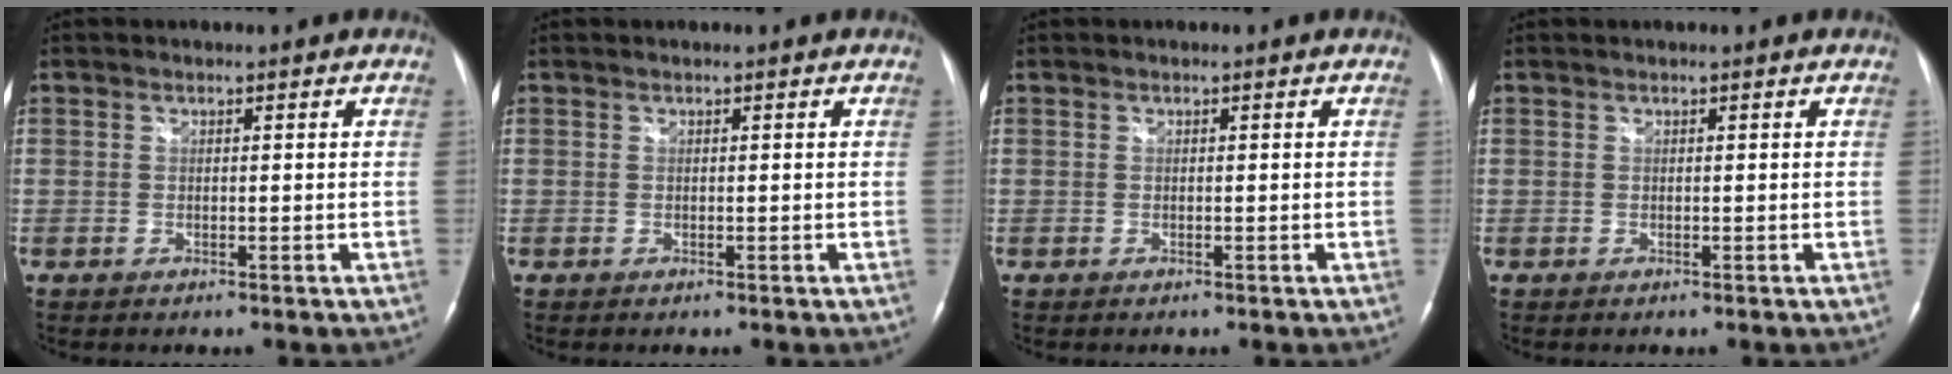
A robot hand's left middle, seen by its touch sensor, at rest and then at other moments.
{"total": 0.0}
{"total": 0.0}
{"total": 0.0}